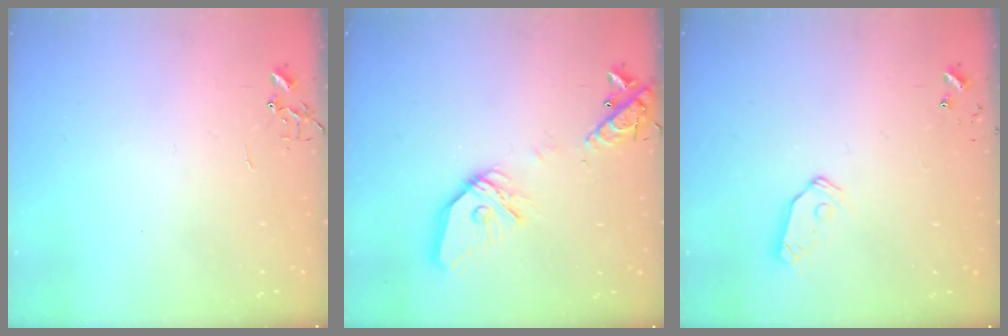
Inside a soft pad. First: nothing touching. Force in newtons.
{"total": 17.0, "press": 16.8, "slide": 2.6}
{"total": 7.2, "press": 7.2, "slide": 0.3}